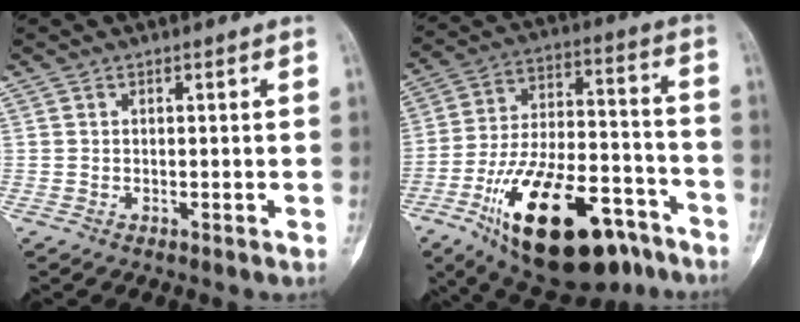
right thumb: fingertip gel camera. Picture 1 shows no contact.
{"total": 27.4, "force": [-14.7, 12.4, 19.5], "torque": [-0.332, 0.067, -0.234]}